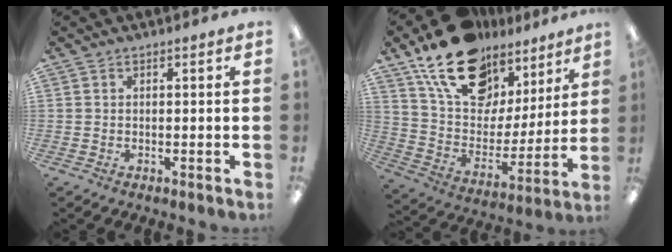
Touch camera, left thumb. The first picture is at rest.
{"total": 20.0, "force": [14.2, 11.2, 8.6], "torque": [-0.159, -0.083, 0.258]}